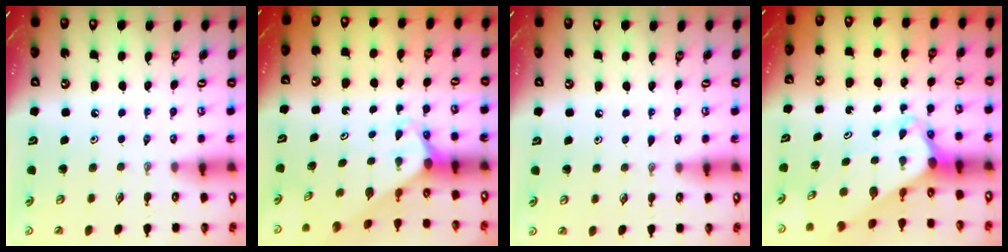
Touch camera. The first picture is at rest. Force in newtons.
{"total": 2.8, "press": 2.8, "slide": 0.2}
{"total": 4.3, "press": 4.2, "slide": 0.5}
{"total": 4.0, "press": 4.0, "slide": 0.3}